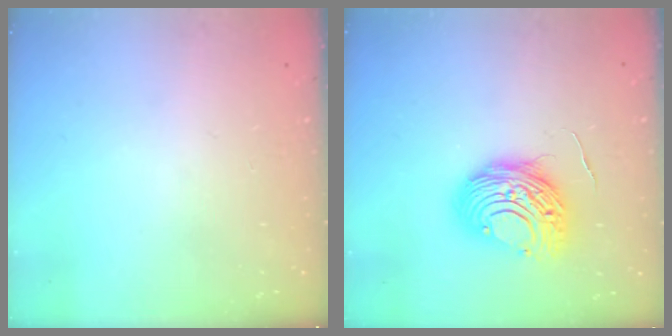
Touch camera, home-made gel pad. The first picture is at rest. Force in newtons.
{"total": 12.0, "press": 12.0, "slide": 0.9}